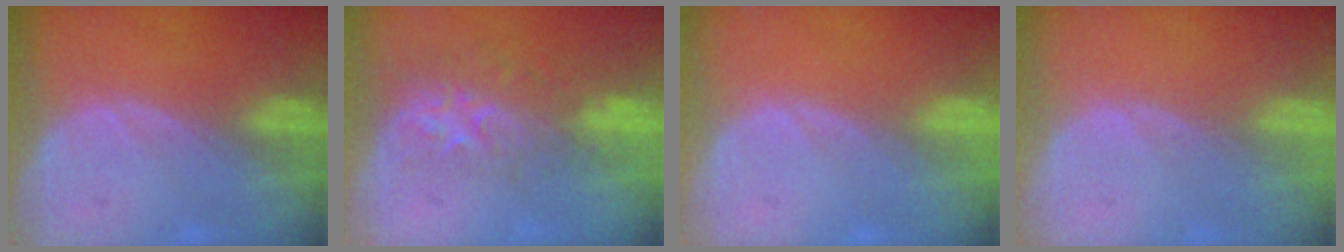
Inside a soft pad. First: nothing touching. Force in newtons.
{"total": 8.9, "press": 7.2, "slide": 5.2}
{"total": 0.0}
{"total": 0.0}